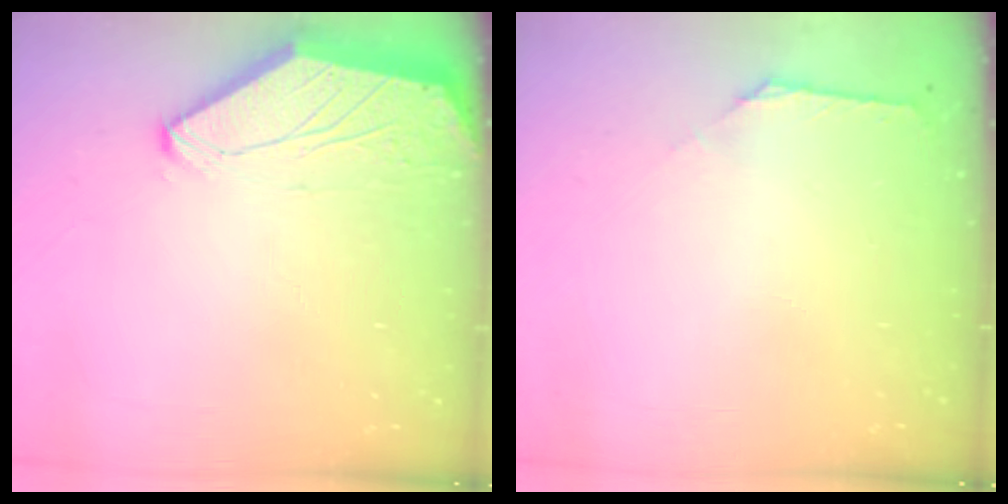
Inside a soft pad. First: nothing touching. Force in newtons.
{"total": 1.7, "press": 1.6, "slide": 0.6}